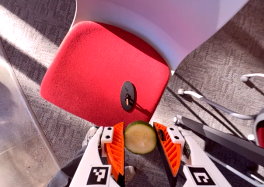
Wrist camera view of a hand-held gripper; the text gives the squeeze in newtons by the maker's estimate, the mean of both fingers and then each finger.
{"total": 8.3, "left": 8.8, "right": 7.8}